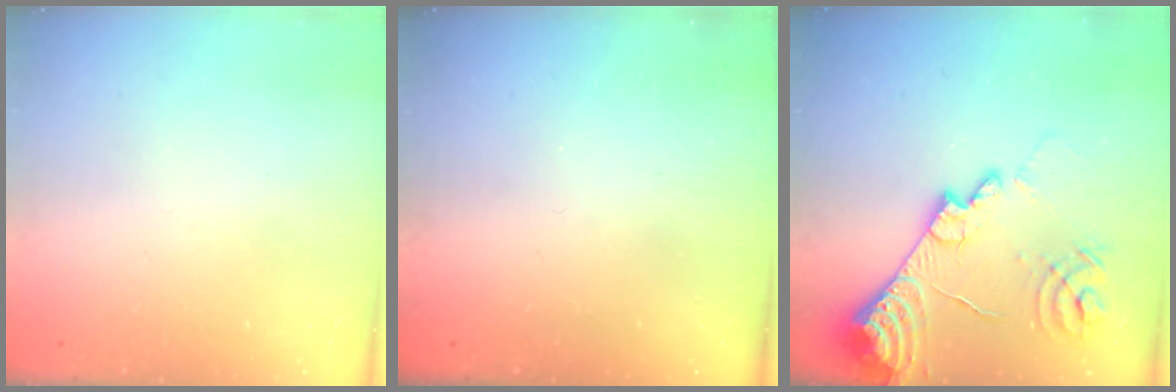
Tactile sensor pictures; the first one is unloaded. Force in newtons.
{"total": 0.9, "press": 0.9, "slide": 0.3}
{"total": 15.7, "press": 15.6, "slide": 1.8}